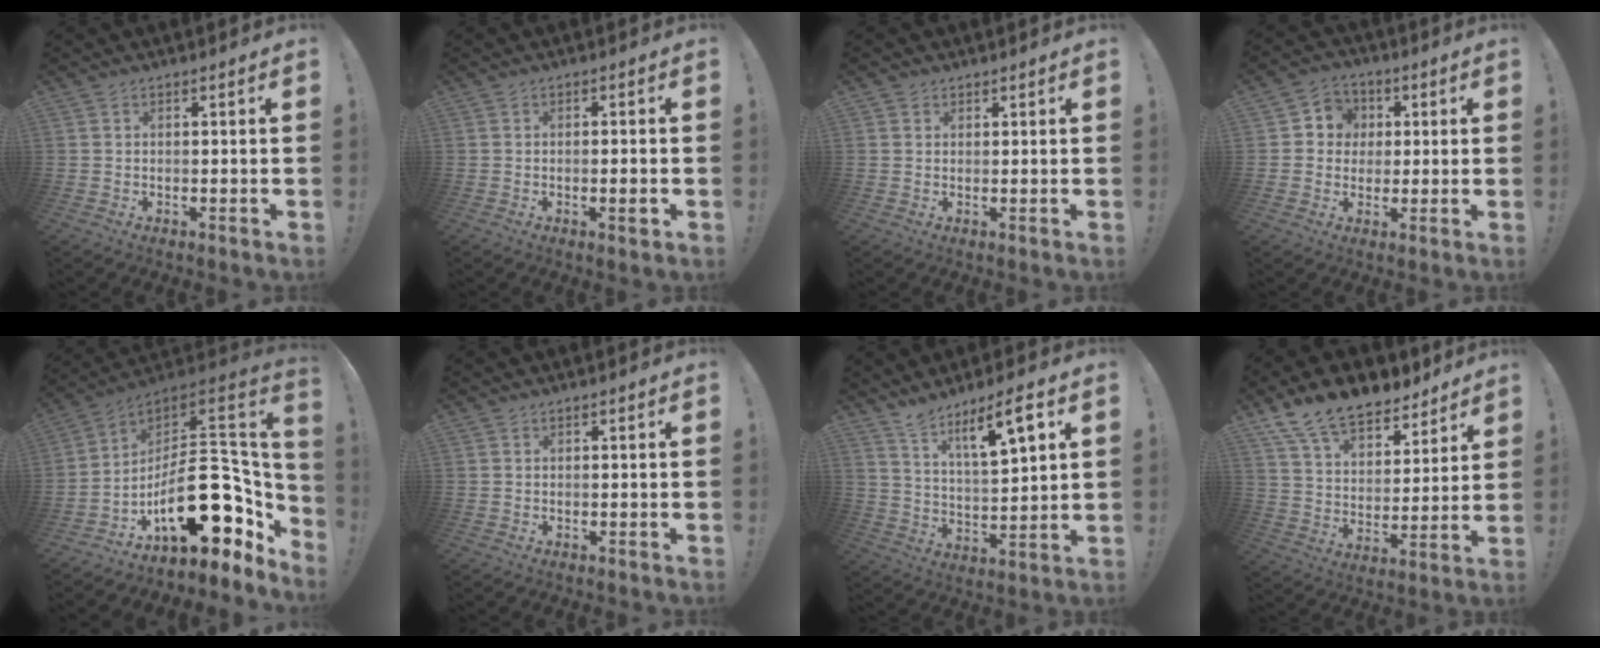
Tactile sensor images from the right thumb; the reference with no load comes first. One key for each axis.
{"total": 2.5, "fx": -0.7, "fy": 0.1, "fz": 2.3, "tx": -0.020, "ty": -0.006, "tz": -0.017}
{"total": 1.1, "fx": 0.8, "fy": 0.7, "fz": 0.1, "tx": 0.003, "ty": -0.002, "tz": 0.015}
{"total": 7.1, "fx": 0.1, "fy": 6.9, "fz": 1.8, "tx": -0.024, "ty": 0.007, "tz": 0.007}
{"total": 24.2, "fx": -6.0, "fy": 12.2, "fz": 20.0, "tx": -0.311, "ty": 0.013, "tz": -0.086}
{"total": 0.0}
{"total": 10.9, "fx": 7.4, "fy": 1.9, "fz": 7.7, "tx": -0.126, "ty": -0.041, "tz": 0.122}
{"total": 14.8, "fx": 11.7, "fy": 7.0, "fz": 5.6, "tx": -0.107, "ty": -0.082, "tz": 0.218}